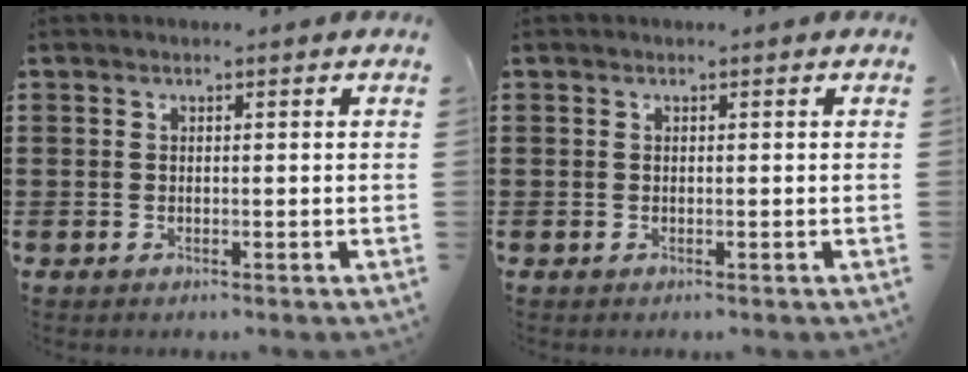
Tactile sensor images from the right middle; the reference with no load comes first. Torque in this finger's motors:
{"motor_torque": [0.00, 0.00, 0.01, -0.01]}